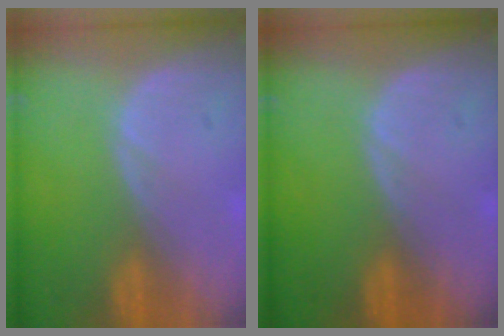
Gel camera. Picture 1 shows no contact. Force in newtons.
{"total": 0.0}